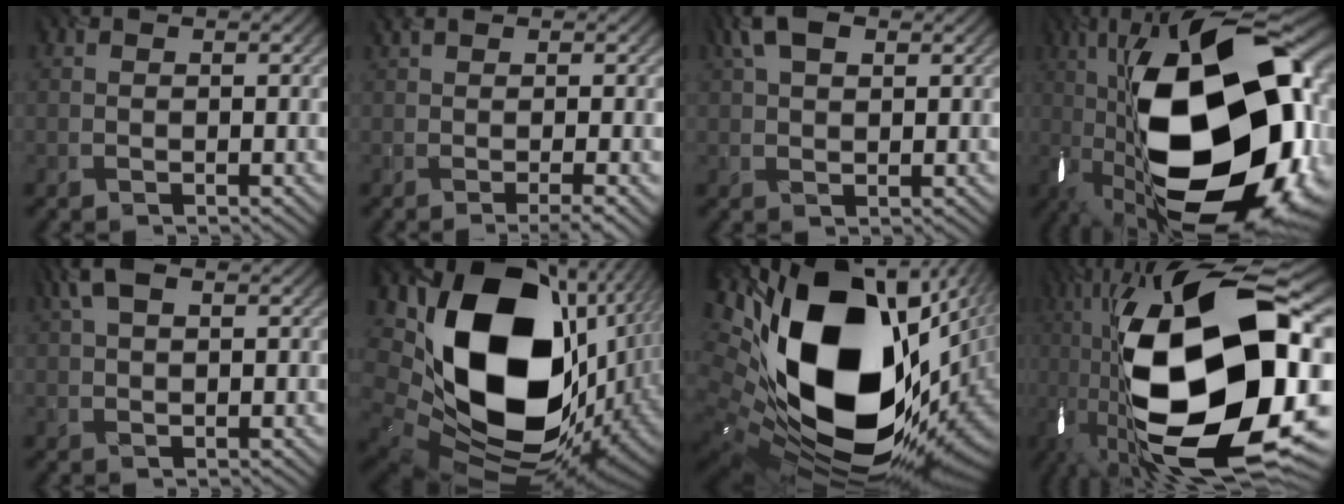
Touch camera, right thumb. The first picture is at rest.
{"total": 3.5, "force": [-0.6, 0.8, 3.4], "torque": [-0.049, 0.006, -0.013]}
{"total": 3.8, "force": [2.2, 2.2, 2.3], "torque": [-0.056, 0.012, 0.040]}
{"total": 23.2, "force": [-2.4, 12.2, 19.6], "torque": [-0.394, -0.014, -0.043]}
{"total": 3.3, "force": [1.6, 1.7, 2.3], "torque": [-0.054, 0.008, 0.031]}
{"total": 21.8, "force": [2.8, 16.1, 14.4], "torque": [-0.350, -0.059, 0.098]}
{"total": 22.3, "force": [3.2, 14.9, 16.3], "torque": [-0.342, -0.075, 0.097]}
{"total": 22.3, "force": [-1.2, 10.1, 19.8], "torque": [-0.395, -0.008, -0.026]}